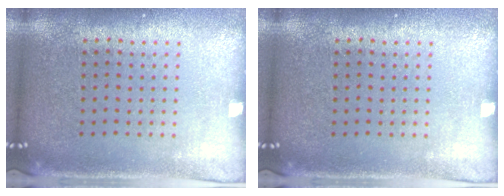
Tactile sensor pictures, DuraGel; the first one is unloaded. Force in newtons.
{"total": 0.0}